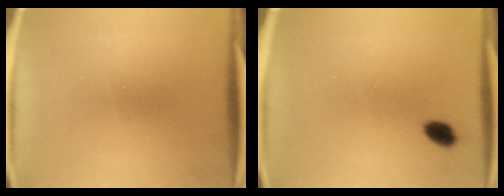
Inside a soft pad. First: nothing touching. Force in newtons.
{"total": 2.9}